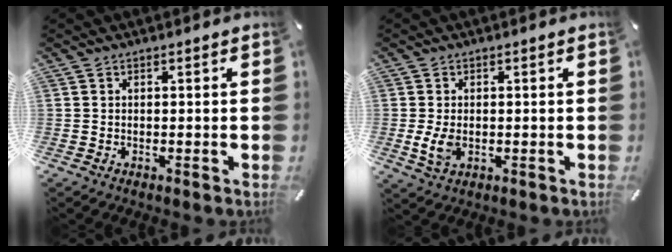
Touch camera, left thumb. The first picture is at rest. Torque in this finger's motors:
{"motor_torque": [0.30, 0.57, 0.05, -0.08, 0.03]}